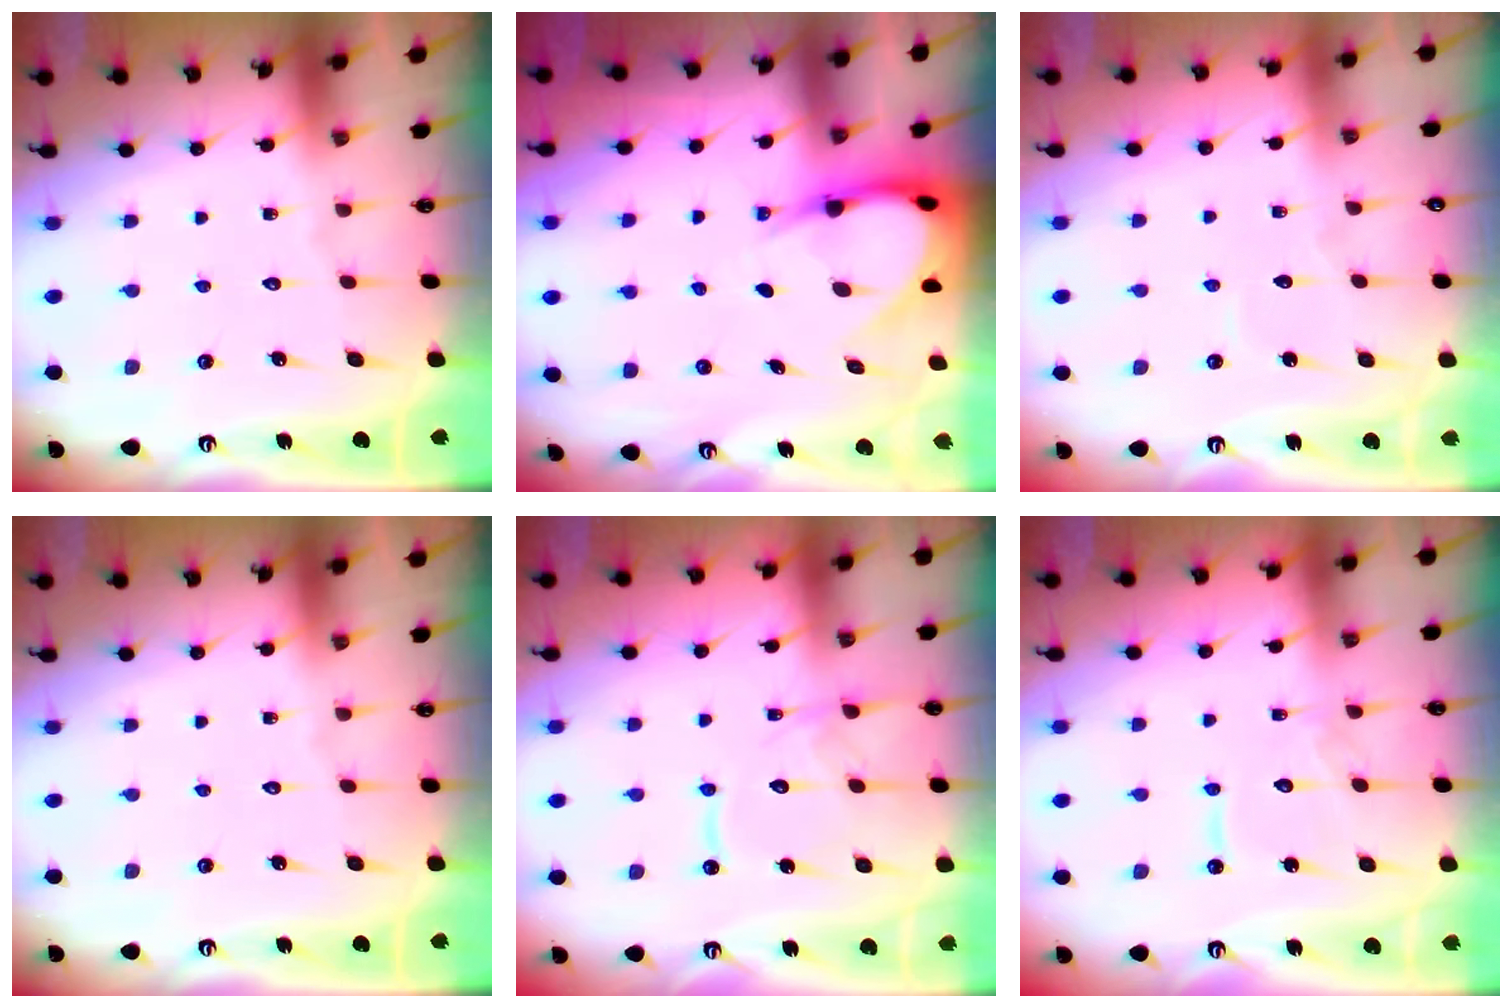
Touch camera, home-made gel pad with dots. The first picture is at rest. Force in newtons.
{"total": 6.3, "press": 6.3, "slide": 0.5}
{"total": 2.8, "press": 2.8, "slide": 0.3}
{"total": 0.0}
{"total": 12.4, "press": 12.4, "slide": 1.3}
{"total": 7.8, "press": 7.7, "slide": 0.6}